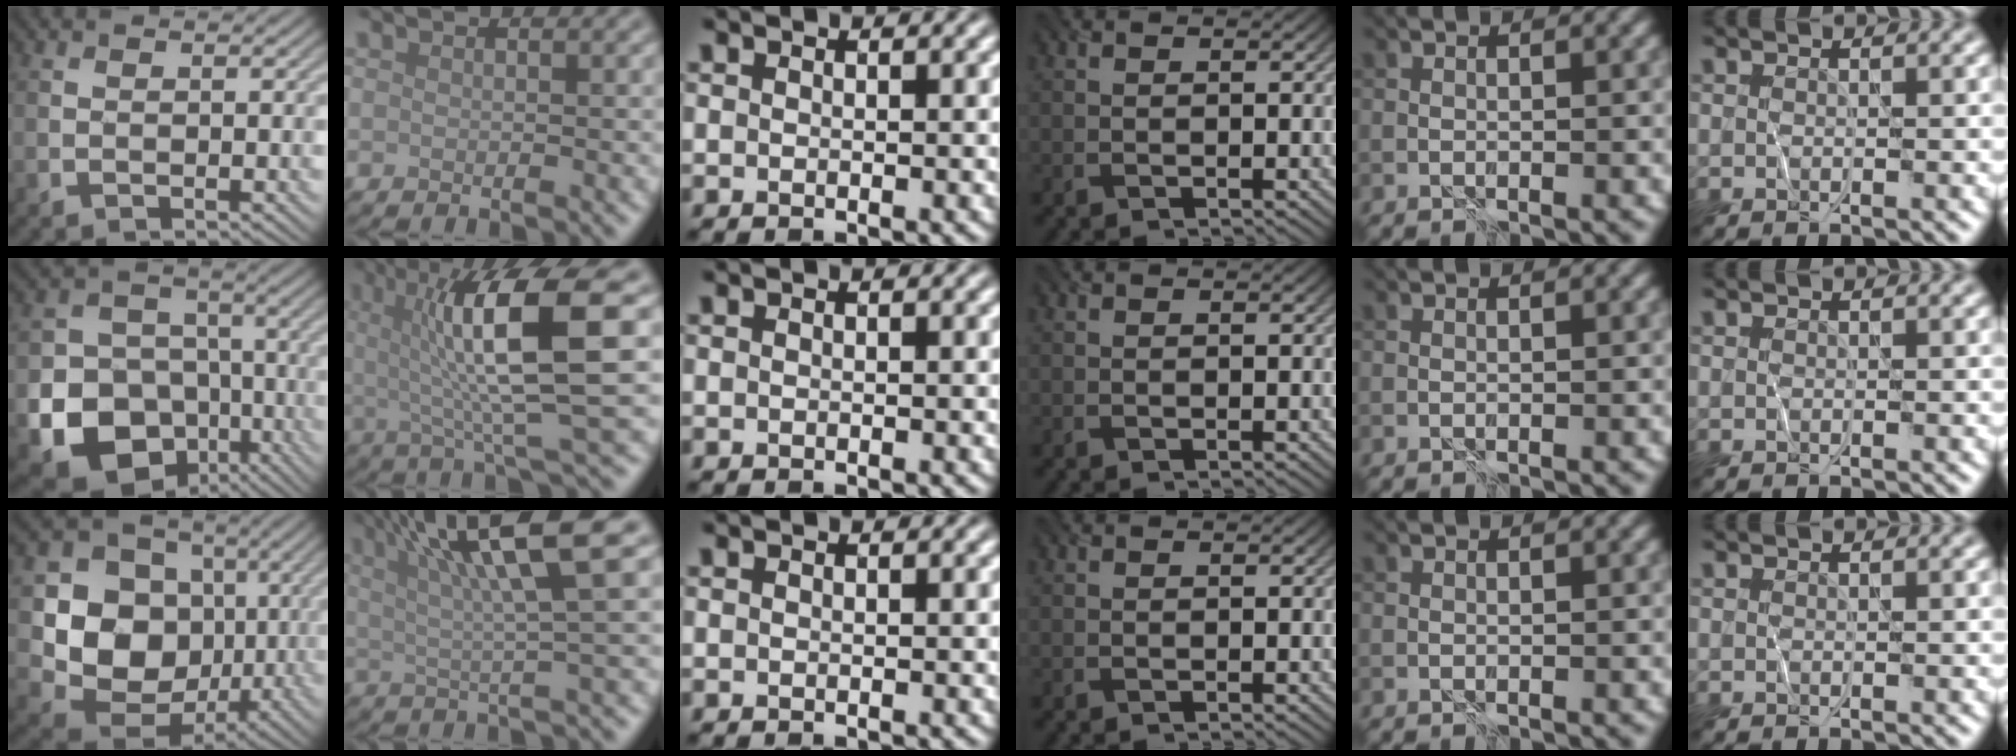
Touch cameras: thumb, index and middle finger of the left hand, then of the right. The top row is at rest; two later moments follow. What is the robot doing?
{"motion": "wrap", "object": "plastic wrap"}